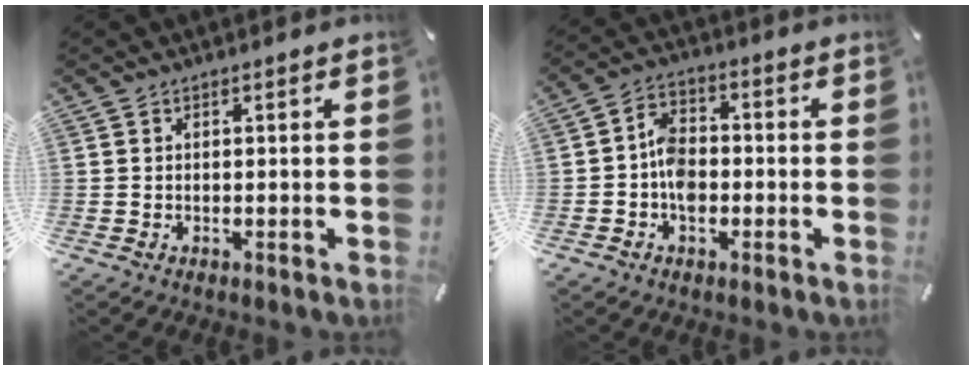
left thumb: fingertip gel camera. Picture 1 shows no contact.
{"total": 6.6, "force": [-1.8, 4.9, 4.1], "torque": [-0.082, 0.015, -0.031]}